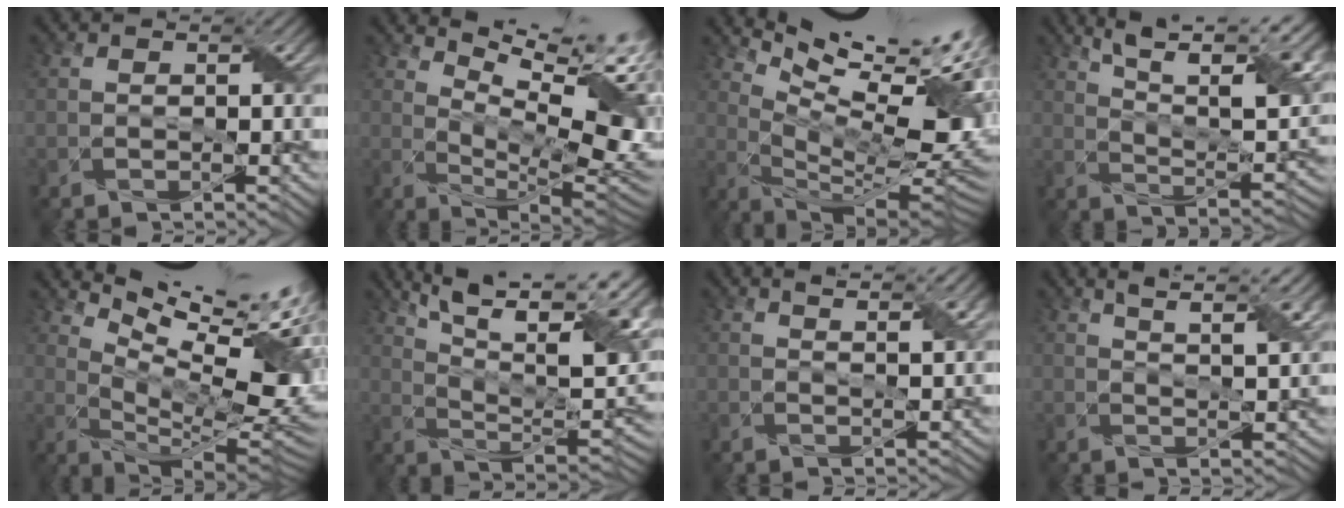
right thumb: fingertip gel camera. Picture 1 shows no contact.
{"total": 13.5, "force": [6.2, 3.5, 11.5], "torque": [-0.204, 0.004, 0.103]}
{"total": 17.1, "force": [9.1, 4.3, 13.9], "torque": [-0.200, 0.011, 0.140]}
{"total": 15.2, "force": [8.5, 4.4, 11.8], "torque": [-0.196, 0.020, 0.129]}
{"total": 15.6, "force": [8.9, 3.7, 12.2], "torque": [-0.203, 0.000, 0.136]}
{"total": 16.0, "force": [7.8, 5.0, 13.0], "torque": [-0.212, 0.019, 0.126]}
{"total": 4.5, "force": [3.2, 1.2, 2.9], "torque": [-0.035, 0.005, 0.033]}
{"total": 9.3, "force": [6.4, 2.3, 6.4], "torque": [-0.093, 0.024, 0.070]}